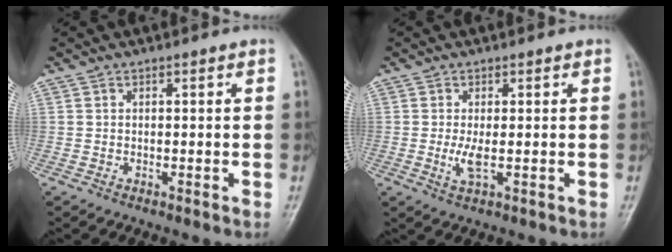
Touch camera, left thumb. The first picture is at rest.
{"total": 2.9, "force": [0.0, 1.1, 2.7], "torque": [-0.059, -0.009, 0.001]}